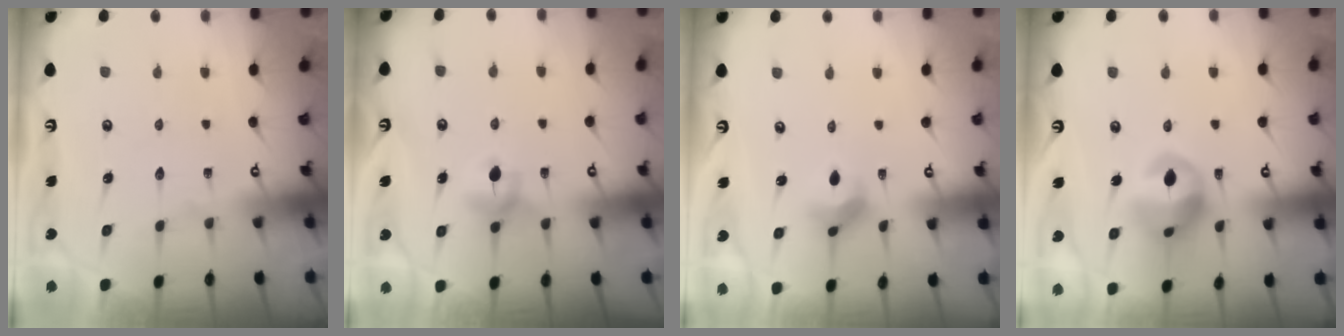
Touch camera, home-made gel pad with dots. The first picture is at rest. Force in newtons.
{"total": 5.7, "press": 5.6, "slide": 0.6}
{"total": 6.3, "press": 6.2, "slide": 1.4}
{"total": 14.1, "press": 14.0, "slide": 1.6}